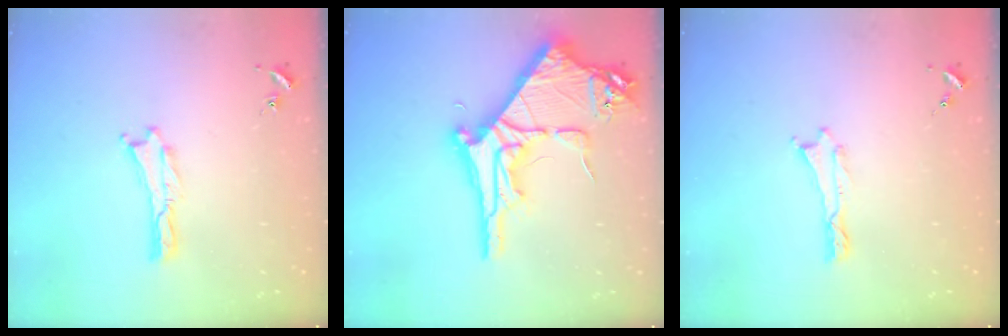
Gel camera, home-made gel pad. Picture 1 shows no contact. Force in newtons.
{"total": 10.9, "press": 10.9, "slide": 1.1}
{"total": 0.0}